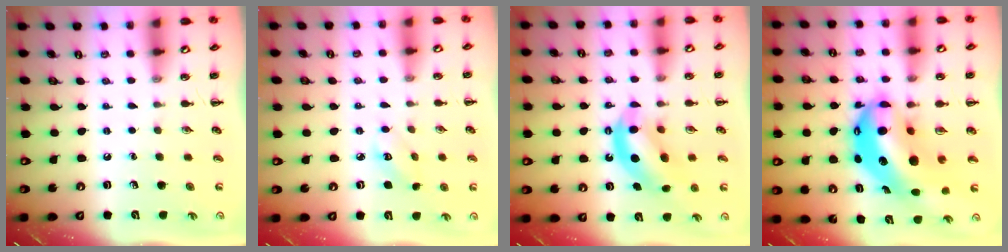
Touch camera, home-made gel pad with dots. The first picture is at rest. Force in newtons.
{"total": 3.1, "press": 3.1, "slide": 0.5}
{"total": 10.5, "press": 10.1, "slide": 2.8}
{"total": 14.5, "press": 14.1, "slide": 3.4}